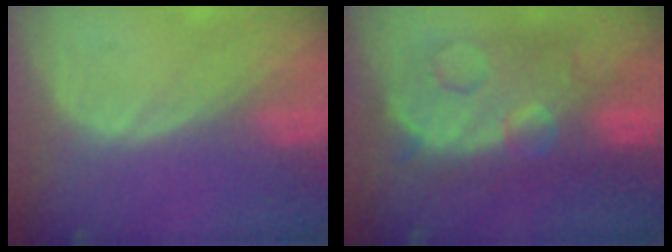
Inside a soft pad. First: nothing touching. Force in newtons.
{"total": 12.4, "press": 12.3, "slide": 1.2}